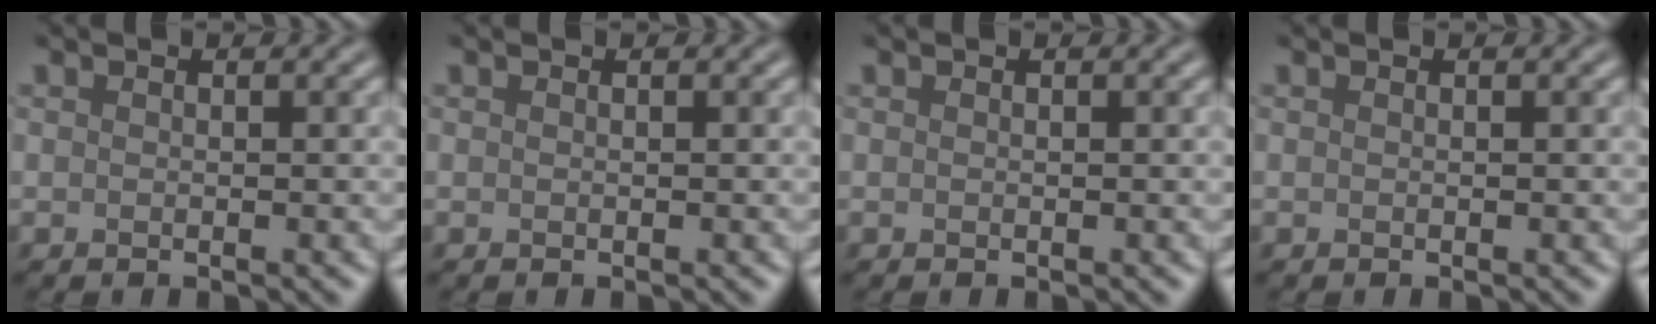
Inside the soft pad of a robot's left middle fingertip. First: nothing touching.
{"total": 0.0}
{"total": 0.0}
{"total": 0.0}